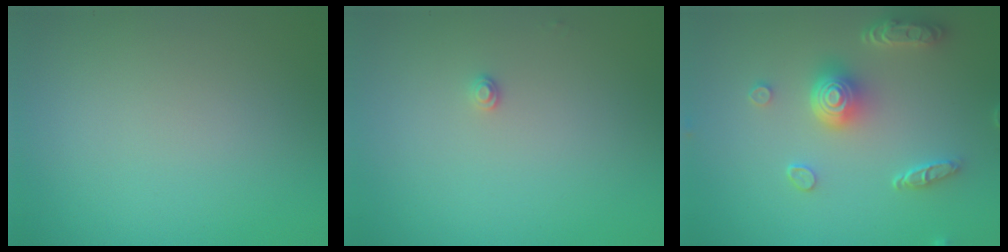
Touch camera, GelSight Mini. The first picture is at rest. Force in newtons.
{"total": 0.8, "press": 0.8, "slide": 0.0}
{"total": 5.0, "press": 3.9, "slide": 3.1}